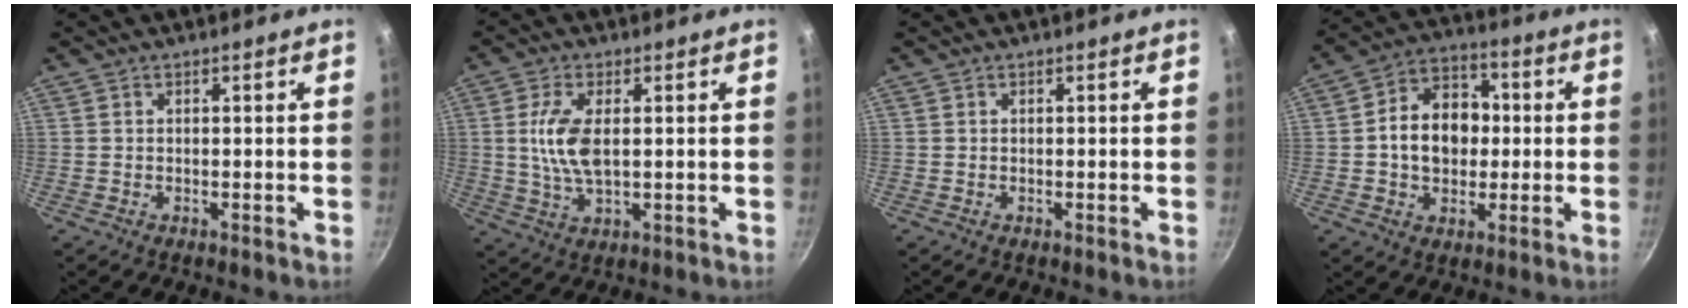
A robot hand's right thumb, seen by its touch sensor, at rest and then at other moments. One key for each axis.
{"total": 8.2, "fx": 0.9, "fy": 3.7, "fz": 7.3, "tx": -0.159, "ty": -0.007, "tz": 0.022}
{"total": 0.0}
{"total": 12.7, "fx": 0.1, "fy": 9.5, "fz": 8.4, "tx": -0.104, "ty": 0.023, "tz": -0.004}